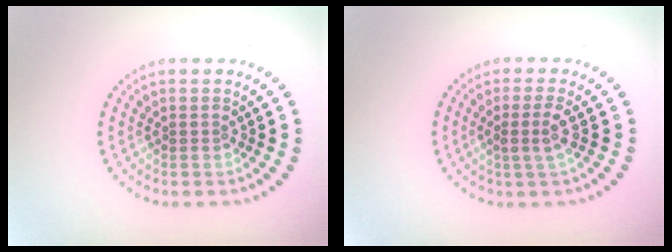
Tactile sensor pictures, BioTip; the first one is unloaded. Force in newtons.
{"total": 2.0, "press": 1.6, "slide": 1.2}